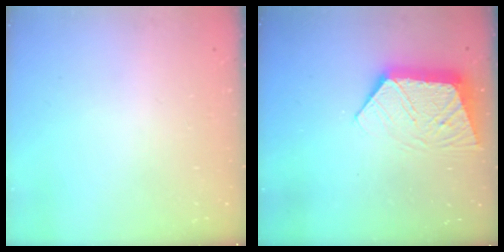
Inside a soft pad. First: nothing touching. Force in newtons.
{"total": 10.6, "press": 10.5, "slide": 0.5}